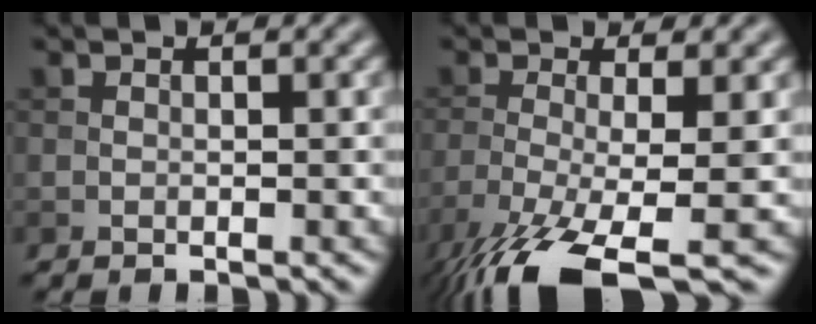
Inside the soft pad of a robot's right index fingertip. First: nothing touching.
{"total": 9.3, "force": [-5.5, 2.3, 7.2], "torque": [-0.140, -0.026, -0.105]}